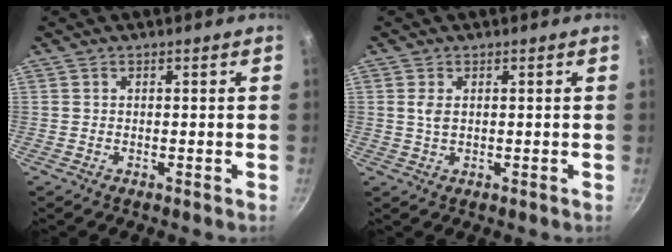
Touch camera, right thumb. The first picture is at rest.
{"total": 2.1, "force": [0.5, 1.1, 1.7], "torque": [-0.034, -0.002, 0.011]}